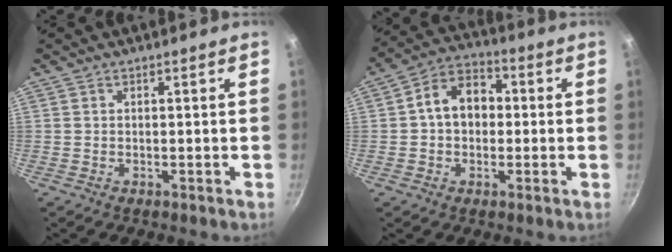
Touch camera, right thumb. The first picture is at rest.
{"total": 9.6, "force": [0.3, 7.2, 6.3], "torque": [-0.065, 0.028, -0.011]}